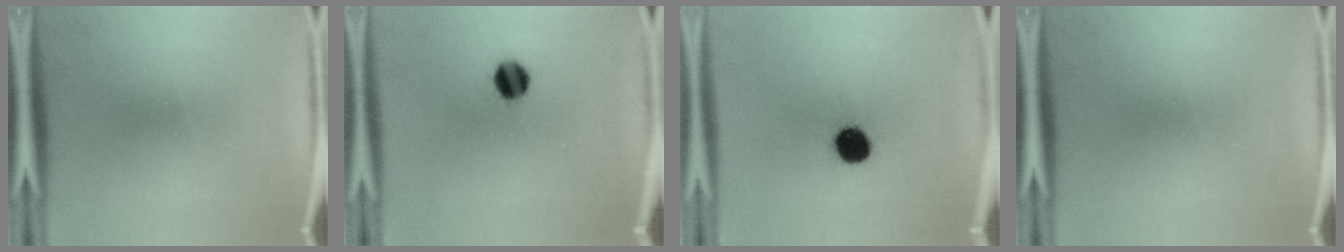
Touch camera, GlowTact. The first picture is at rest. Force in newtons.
{"total": 6.0}
{"total": 8.5}
{"total": 0.0}